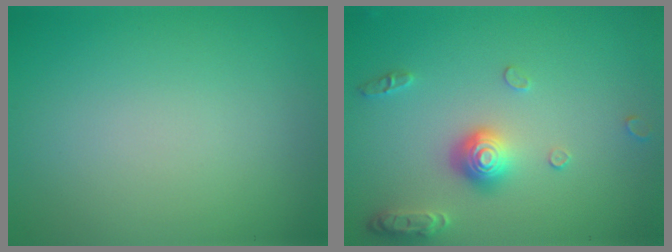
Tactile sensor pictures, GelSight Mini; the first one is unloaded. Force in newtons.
{"total": 3.0, "press": 2.9, "slide": 0.7}